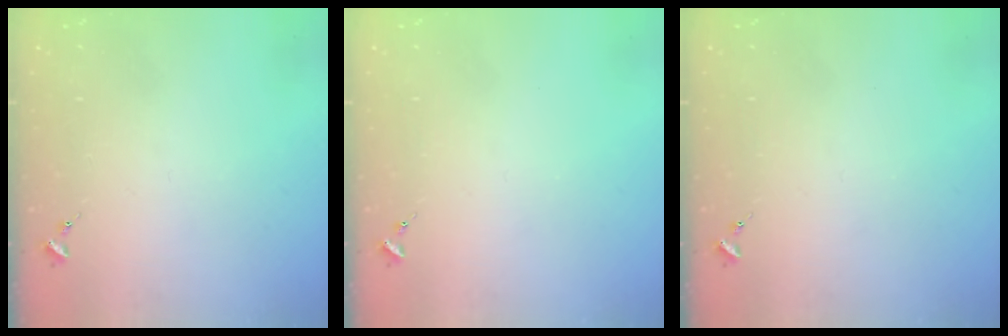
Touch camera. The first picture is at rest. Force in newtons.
{"total": 0.0}
{"total": 0.0}